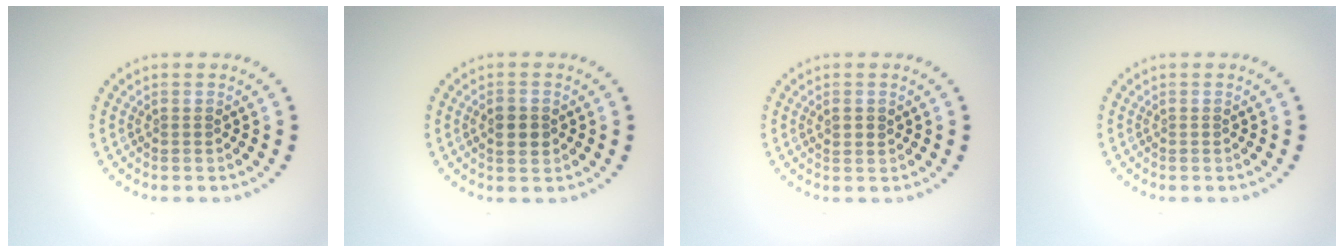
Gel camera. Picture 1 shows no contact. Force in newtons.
{"total": 2.1, "press": 2.1, "slide": 0.1}
{"total": 1.1, "press": 1.0, "slide": 0.5}
{"total": 0.0}